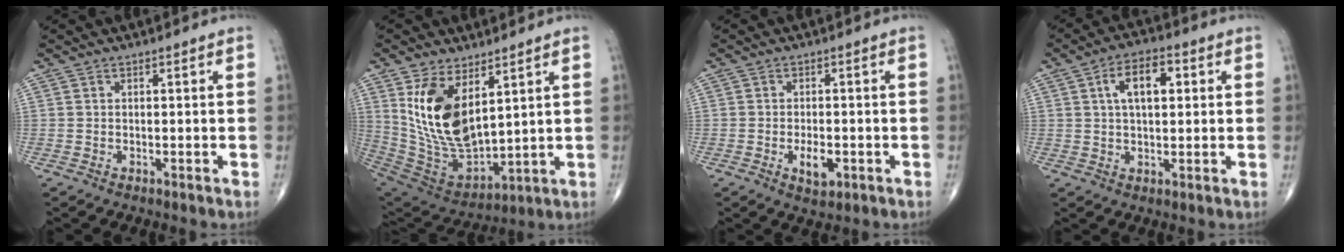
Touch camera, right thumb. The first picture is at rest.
{"total": 17.3, "force": [6.1, 8.9, 13.4], "torque": [-0.236, -0.032, 0.141]}
{"total": 4.1, "force": [-1.4, 2.0, 3.2], "torque": [-0.045, -0.001, -0.018]}
{"total": 8.3, "force": [2.2, 4.2, 6.8], "torque": [-0.104, 0.010, 0.032]}